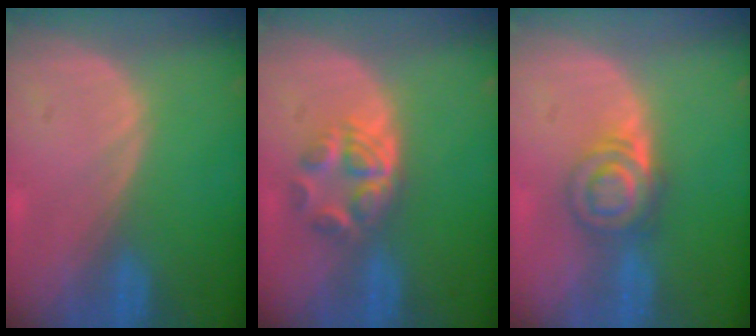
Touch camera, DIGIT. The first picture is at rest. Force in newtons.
{"total": 6.1, "press": 5.1, "slide": 3.4}
{"total": 6.2, "press": 5.5, "slide": 2.8}